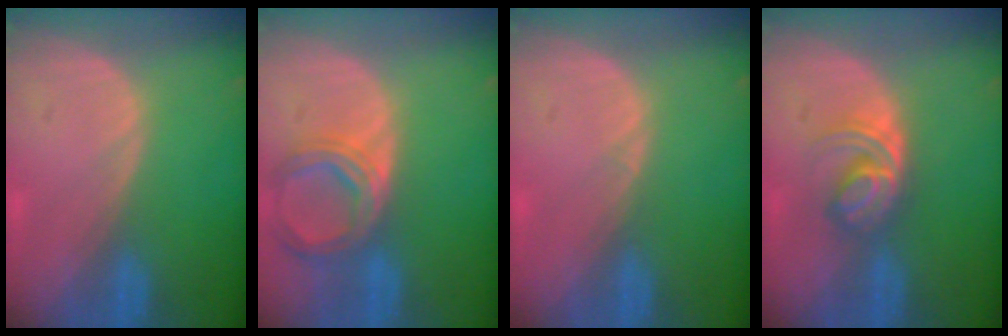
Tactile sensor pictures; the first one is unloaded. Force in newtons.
{"total": 6.9, "press": 6.3, "slide": 2.6}
{"total": 0.5, "press": 0.4, "slide": 0.4}
{"total": 5.9, "press": 5.1, "slide": 3.1}